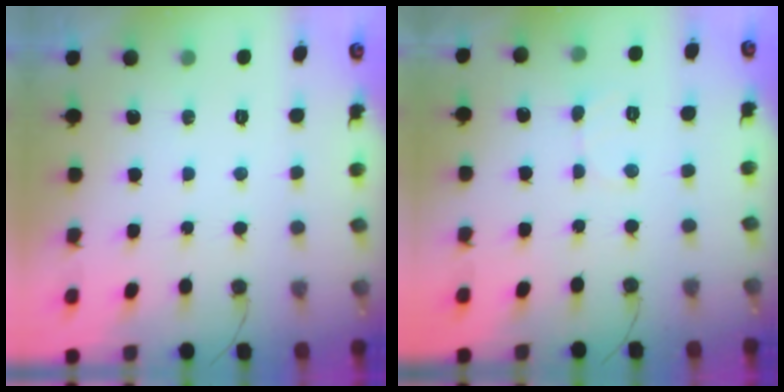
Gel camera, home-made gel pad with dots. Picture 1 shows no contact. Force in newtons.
{"total": 2.9, "press": 2.9, "slide": 0.3}